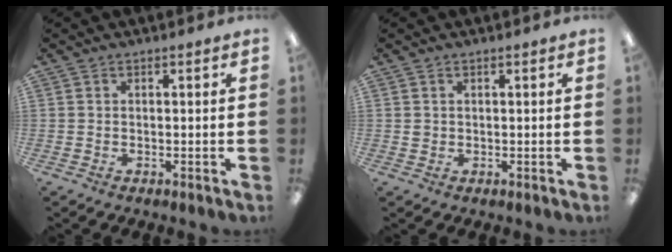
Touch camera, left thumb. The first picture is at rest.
{"total": 1.1, "force": [0.4, 1.0, 0.3], "torque": [-0.007, 0.005, 0.006]}